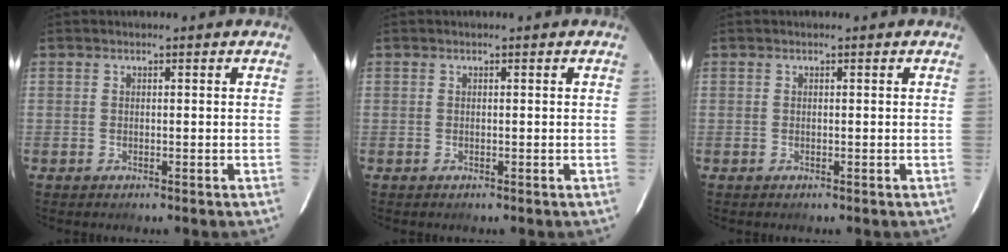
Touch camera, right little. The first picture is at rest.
{"total": 0.0}
{"total": 0.0}